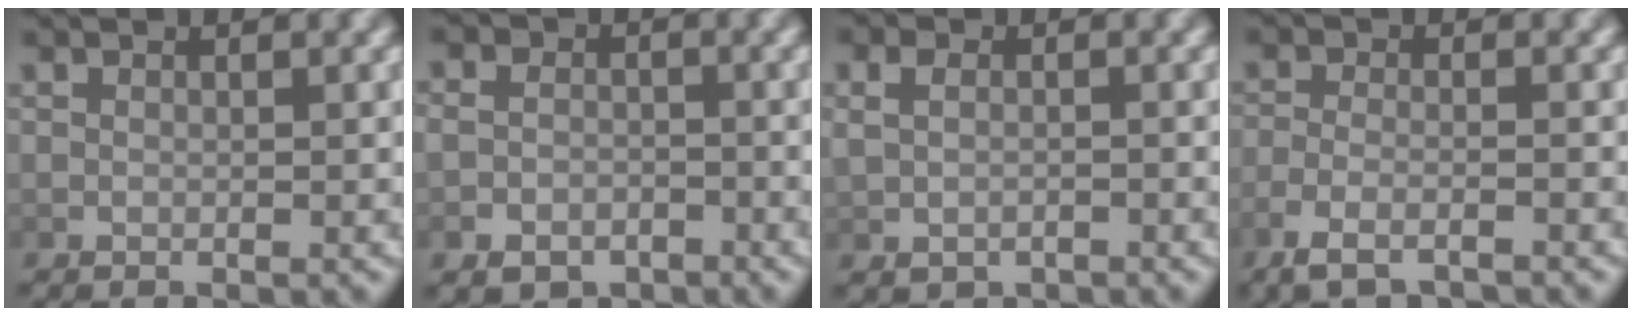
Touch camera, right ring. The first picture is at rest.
{"total": 4.4, "force": [-2.9, 3.1, 0.8], "torque": [-0.001, -0.013, -0.050]}
{"total": 1.9, "force": [-0.2, 1.5, 1.1], "torque": [-0.030, -0.008, 0.006]}
{"total": 3.6, "force": [-2.9, 1.1, 2.0], "torque": [-0.049, -0.009, -0.043]}